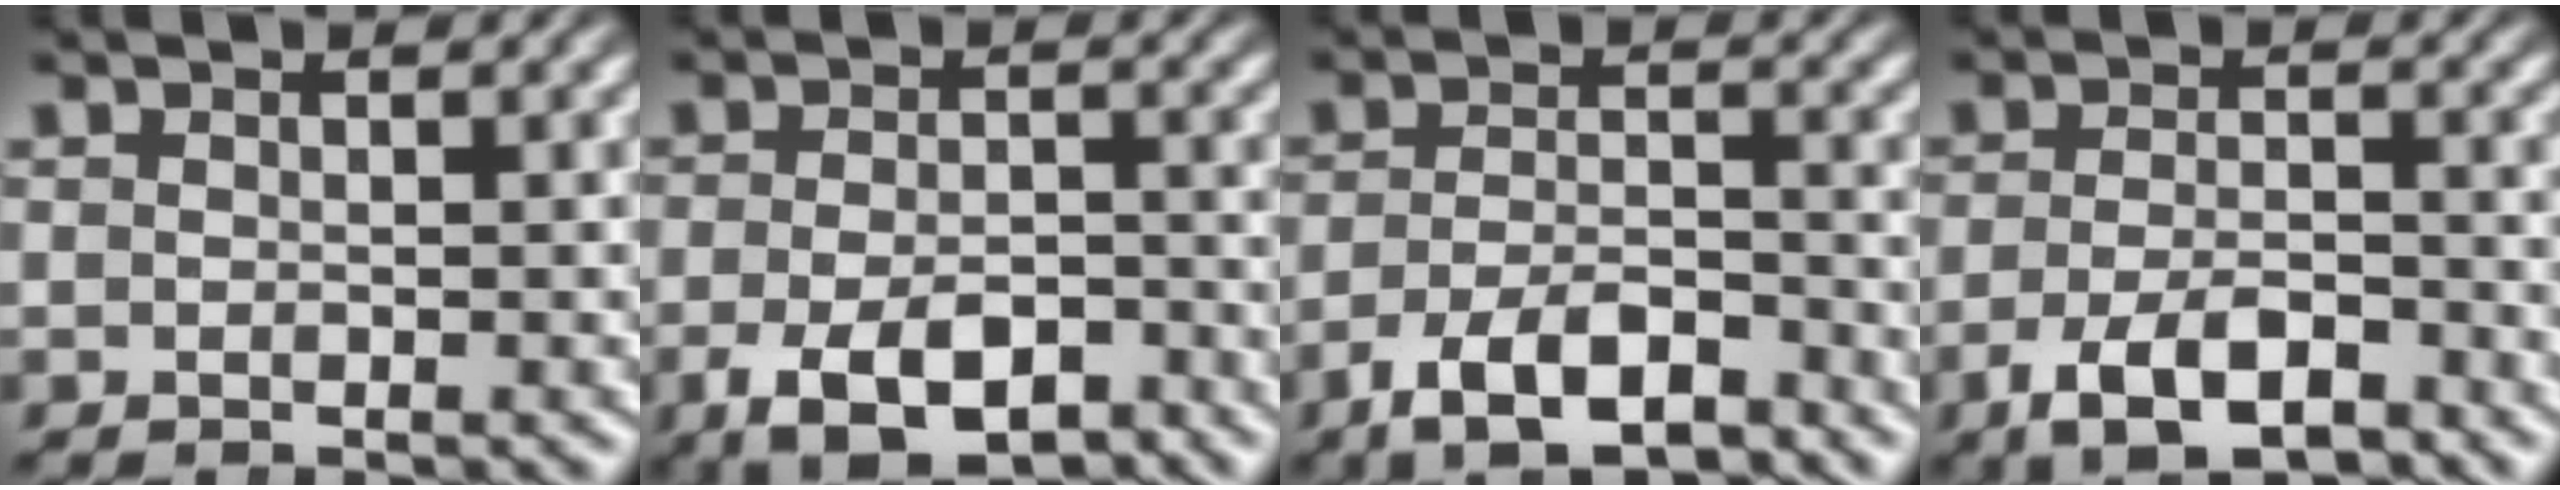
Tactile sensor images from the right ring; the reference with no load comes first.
{"total": 6.8, "force": [-4.2, 3.3, 4.1], "torque": [-0.059, -0.023, -0.060]}
{"total": 6.0, "force": [-4.4, 2.4, 3.4], "torque": [-0.039, -0.017, -0.066]}
{"total": 5.6, "force": [-3.7, 2.2, 3.5], "torque": [-0.043, -0.016, -0.052]}